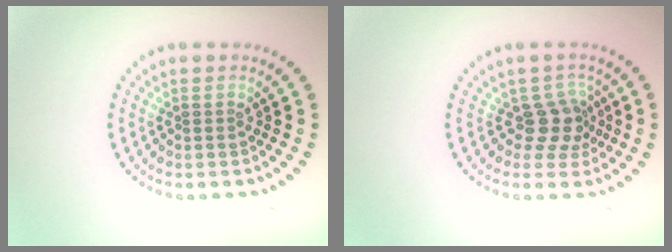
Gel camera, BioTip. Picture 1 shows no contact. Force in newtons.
{"total": 2.7, "press": 2.0, "slide": 1.8}